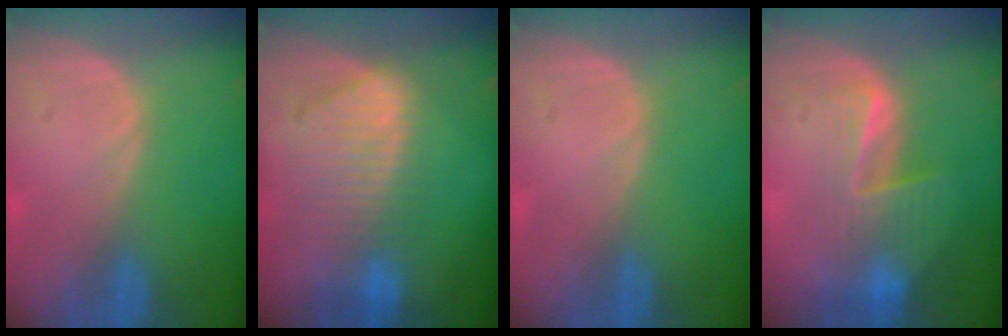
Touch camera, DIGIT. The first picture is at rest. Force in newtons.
{"total": 9.4, "press": 8.2, "slide": 4.7}
{"total": 0.0}
{"total": 7.1, "press": 6.5, "slide": 2.9}